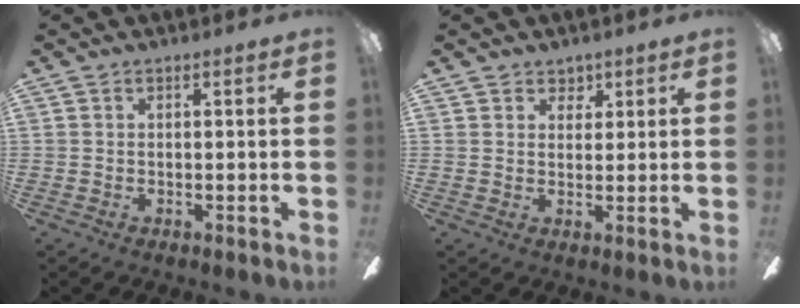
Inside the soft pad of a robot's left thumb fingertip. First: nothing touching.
{"total": 3.7, "force": [2.8, 2.5, 0.1], "torque": [0.006, -0.015, 0.049]}